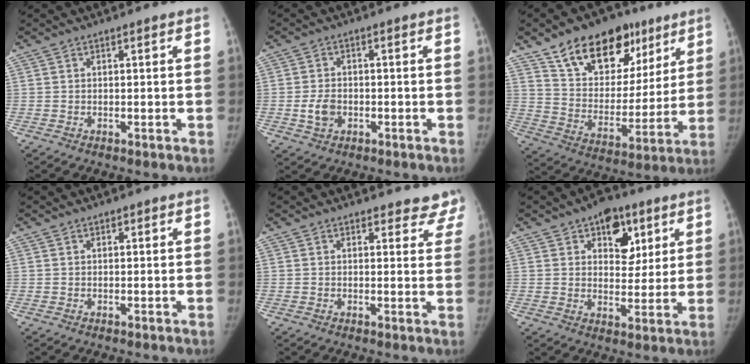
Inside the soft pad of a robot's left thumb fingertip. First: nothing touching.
{"total": 4.2, "force": [-1.0, 3.1, 2.6], "torque": [-0.043, 0.005, -0.018]}
{"total": 22.4, "force": [13.3, 13.5, 12.0], "torque": [-0.137, -0.033, 0.222]}
{"total": 0.6, "force": [0.4, 0.5, 0.1], "torque": [0.007, -0.001, 0.003]}
{"total": 6.2, "force": [5.6, 2.8, -0.2], "torque": [0.059, -0.023, 0.031]}
{"total": 10.5, "force": [5.0, 7.2, 5.8], "torque": [-0.032, -0.018, 0.070]}